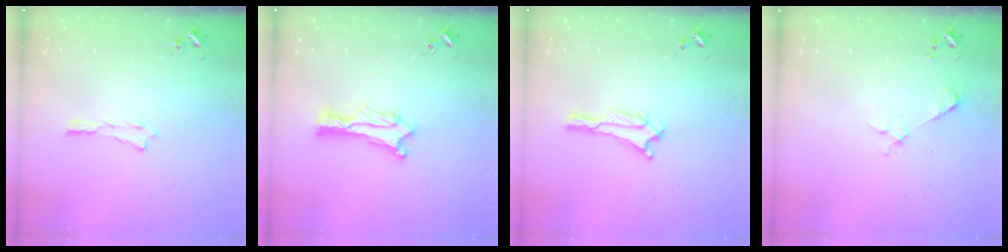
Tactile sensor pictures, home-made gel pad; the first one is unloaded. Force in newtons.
{"total": 1.2, "press": 1.1, "slide": 0.1}
{"total": 0.6, "press": 0.6, "slide": 0.1}
{"total": 2.2, "press": 2.2, "slide": 0.2}